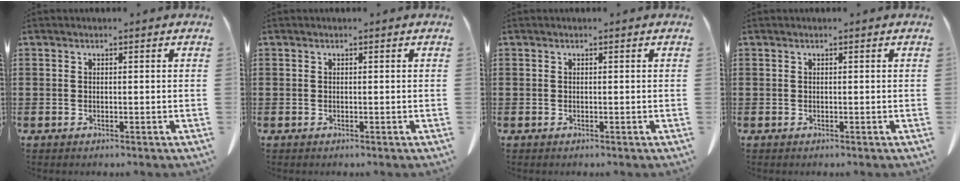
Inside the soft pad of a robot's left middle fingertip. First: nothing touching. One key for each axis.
{"total": 0.0}
{"total": 0.0}
{"total": 0.0}